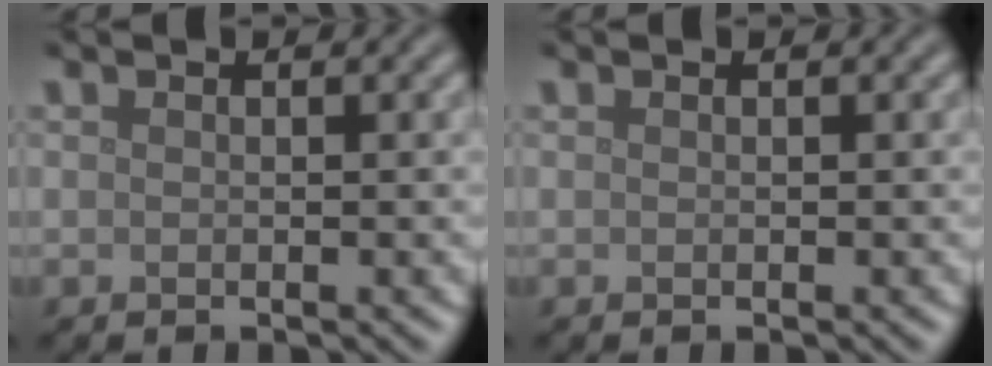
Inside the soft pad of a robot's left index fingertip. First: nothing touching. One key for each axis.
{"total": 0.0}